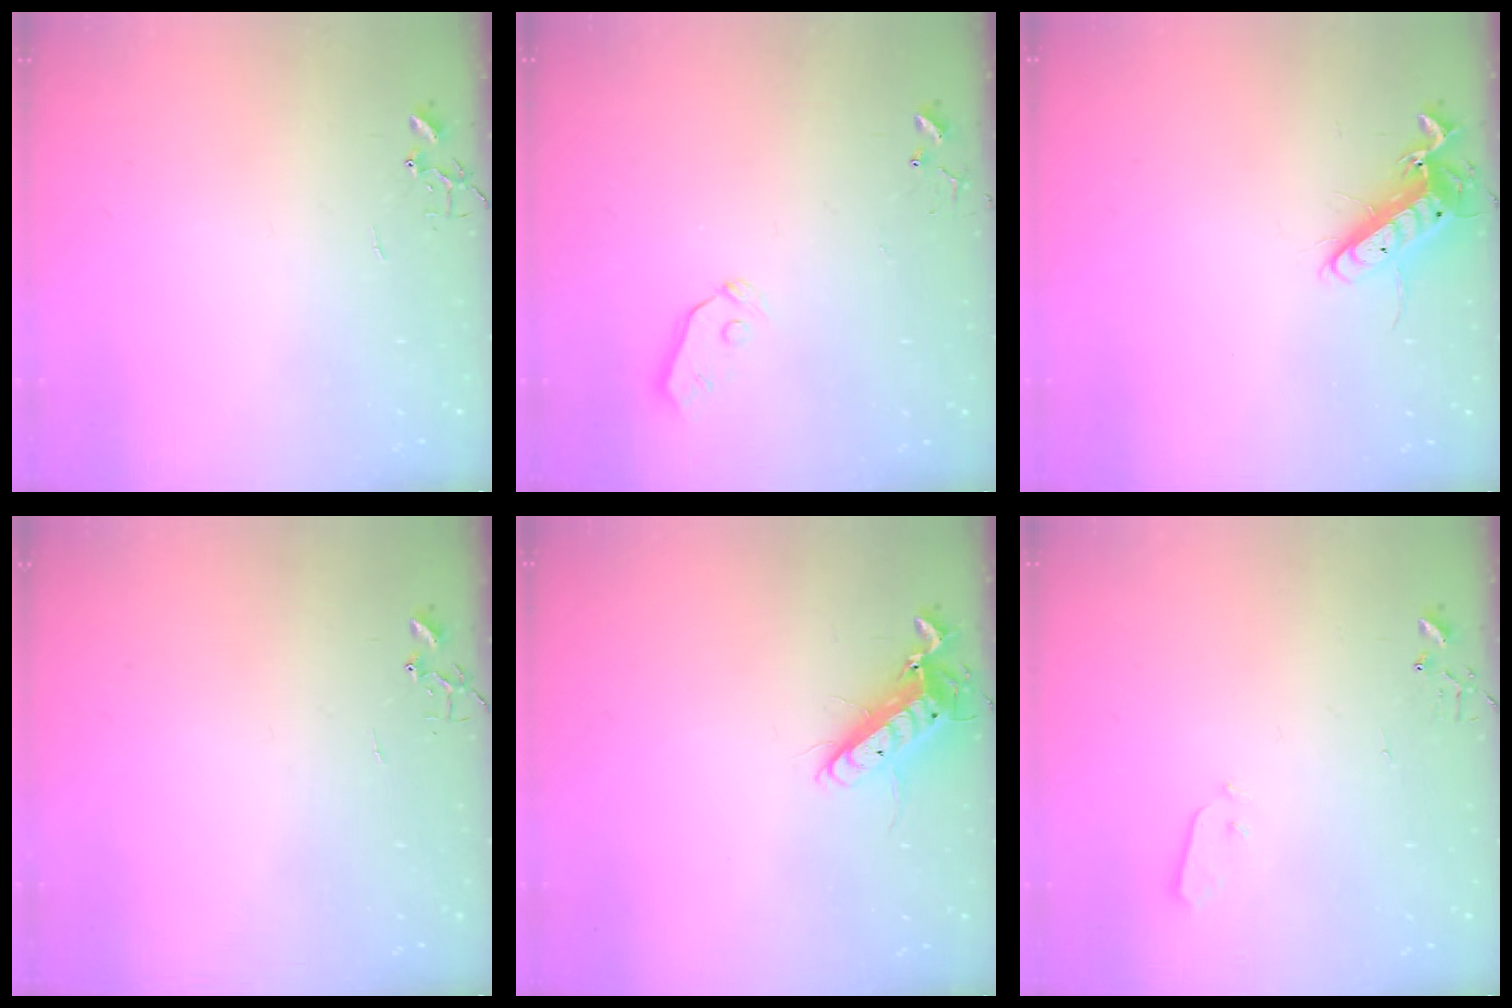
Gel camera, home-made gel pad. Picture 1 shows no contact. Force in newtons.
{"total": 3.4, "press": 3.4, "slide": 0.4}
{"total": 12.5, "press": 12.5, "slide": 1.1}
{"total": 0.0}
{"total": 12.3, "press": 12.2, "slide": 1.7}
{"total": 3.0, "press": 2.9, "slide": 0.3}